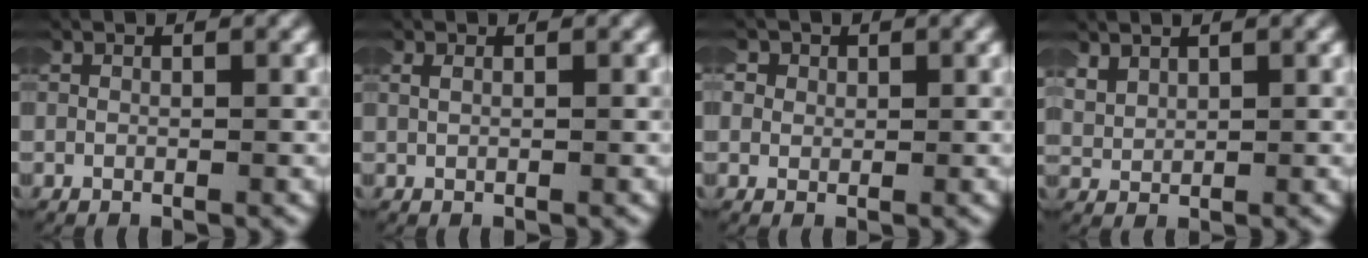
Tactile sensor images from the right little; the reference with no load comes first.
{"total": 0.7, "force": [0.5, 0.1, 0.5], "torque": [-0.010, -0.001, 0.013]}
{"total": 2.7, "force": [0.4, 2.6, 0.7], "torque": [-0.032, 0.002, -0.002]}
{"total": 2.4, "force": [1.6, 1.4, 1.1], "torque": [-0.035, -0.006, 0.039]}